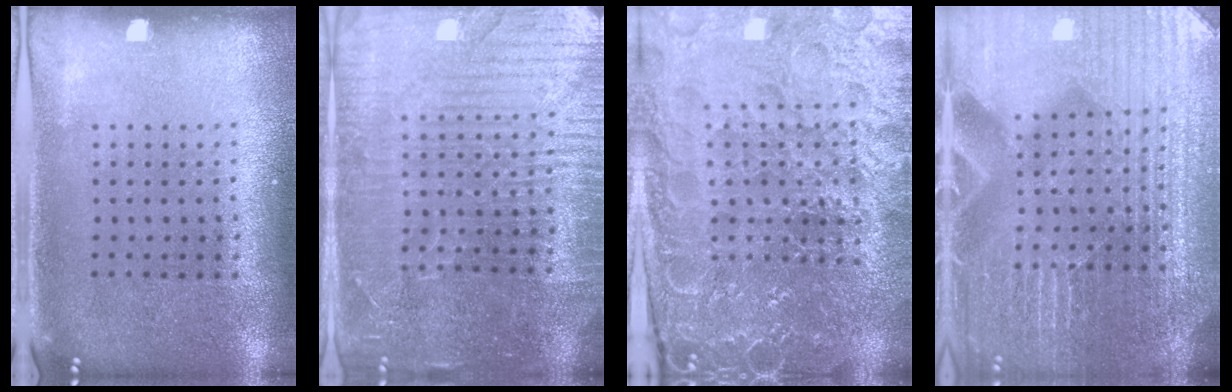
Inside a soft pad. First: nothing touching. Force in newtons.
{"total": 4.8, "press": 4.5, "slide": 1.7}
{"total": 4.9, "press": 4.7, "slide": 1.4}
{"total": 5.3, "press": 4.9, "slide": 2.1}